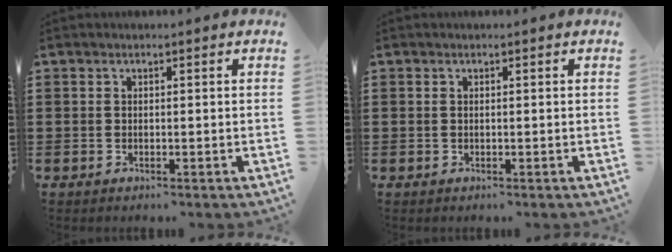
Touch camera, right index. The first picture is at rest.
{"total": 0.0}